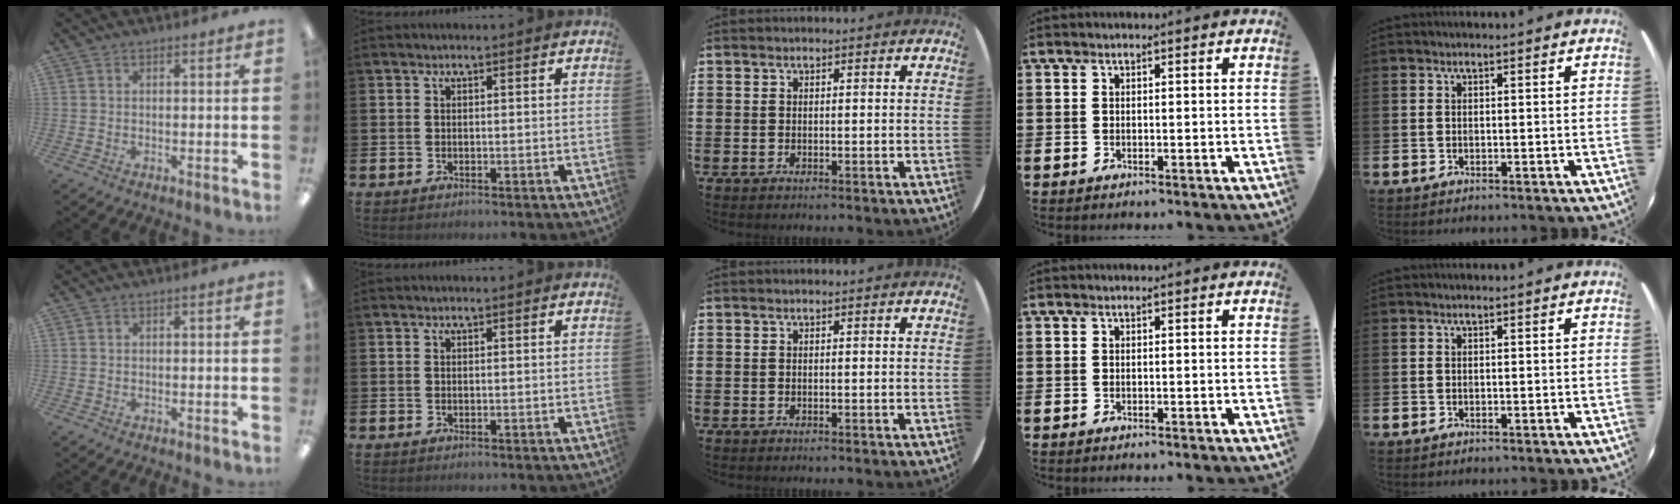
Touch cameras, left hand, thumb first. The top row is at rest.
{}